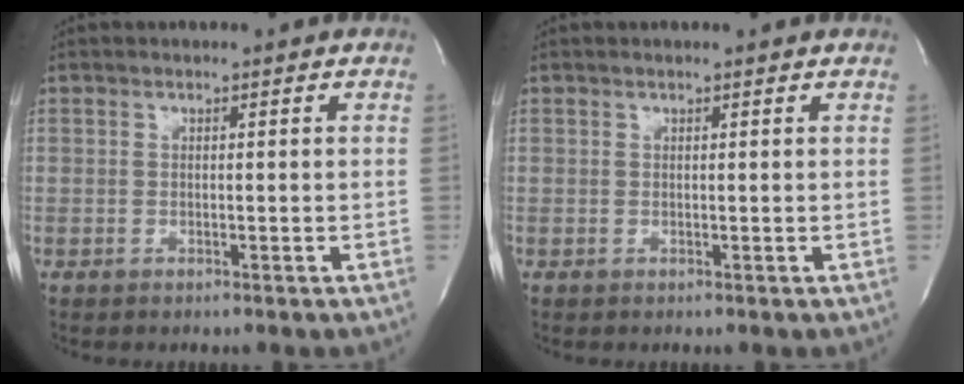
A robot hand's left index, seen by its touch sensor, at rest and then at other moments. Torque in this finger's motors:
{"motor_torque": [0.17, -0.20, 0.03, 0.01]}